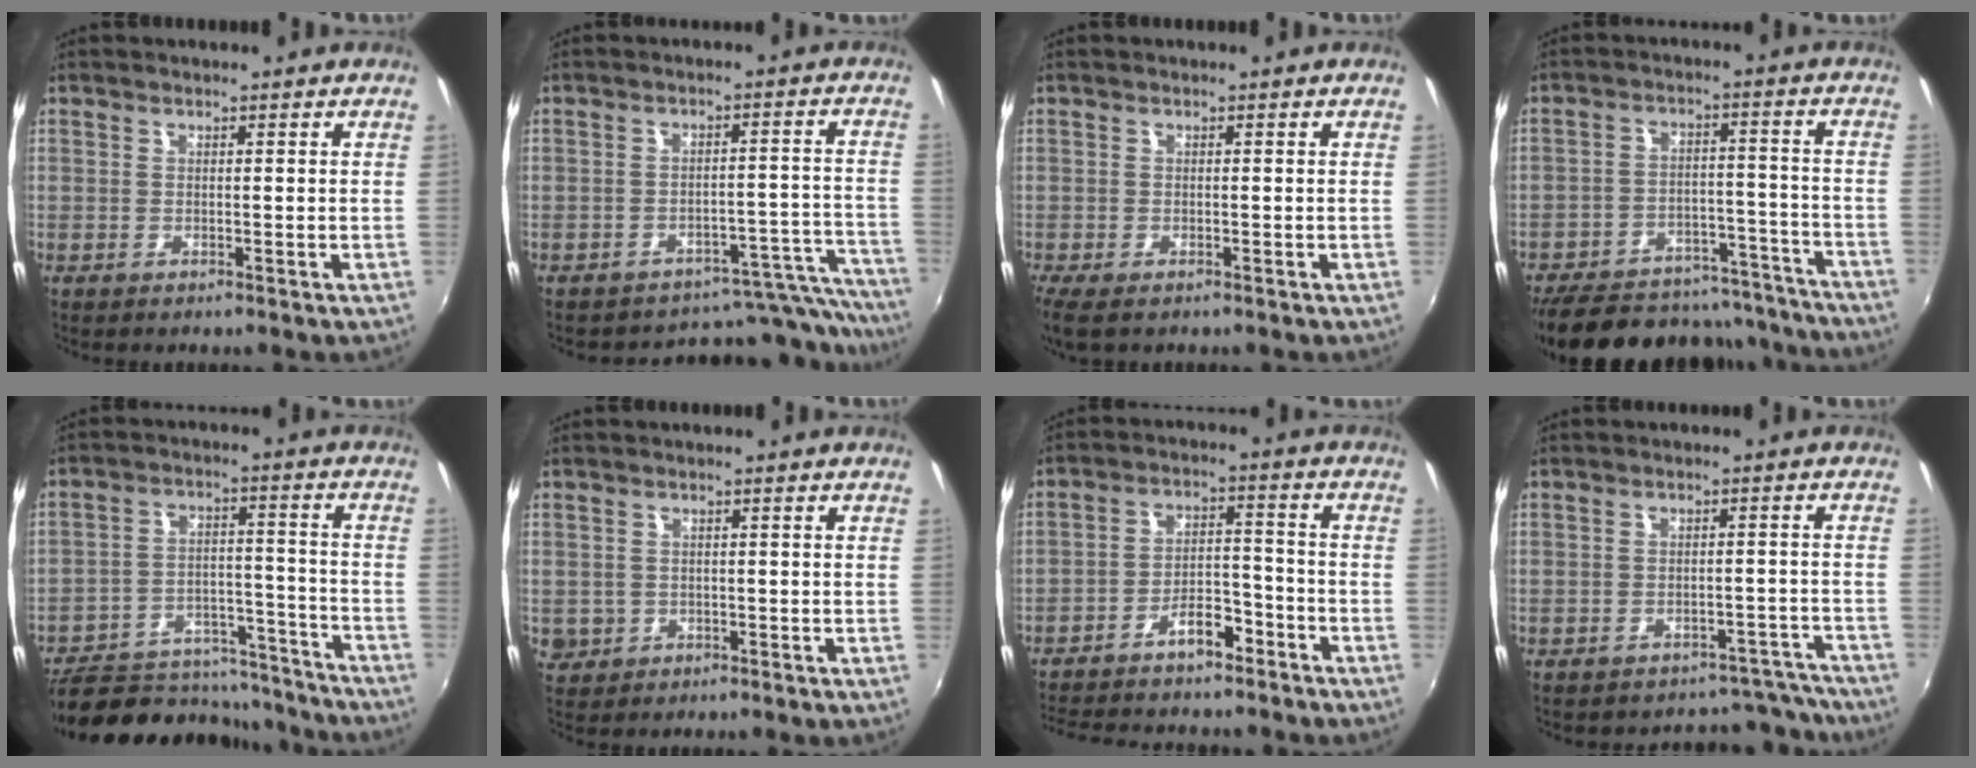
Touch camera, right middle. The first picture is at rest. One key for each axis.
{"total": 15.1, "fx": -14.4, "fy": 4.0, "fz": 1.9, "tx": -0.003, "ty": 0.041, "tz": -0.180}
{"total": 4.2, "fx": -2.7, "fy": 1.5, "fz": 2.8, "tx": -0.061, "ty": -0.021, "tz": -0.047}
{"total": 26.2, "fx": -22.3, "fy": 10.1, "fz": 9.3, "tx": -0.194, "ty": 0.036, "tz": -0.281}
{"total": 21.1, "fx": -17.8, "fy": 8.8, "fz": 7.2, "tx": -0.144, "ty": 0.027, "tz": -0.229}
{"total": 3.5, "fx": -0.5, "fy": 3.3, "fz": 1.1, "tx": -0.026, "ty": -0.002, "tz": 0.000}
{"total": 12.9, "fx": -10.4, "fy": 4.9, "fz": 5.9, "tx": -0.126, "ty": 0.030, "tz": -0.159}
{"total": 9.0, "fx": -8.5, "fy": 3.1, "fz": 0.2, "tx": 0.016, "ty": 0.029, "tz": -0.095}